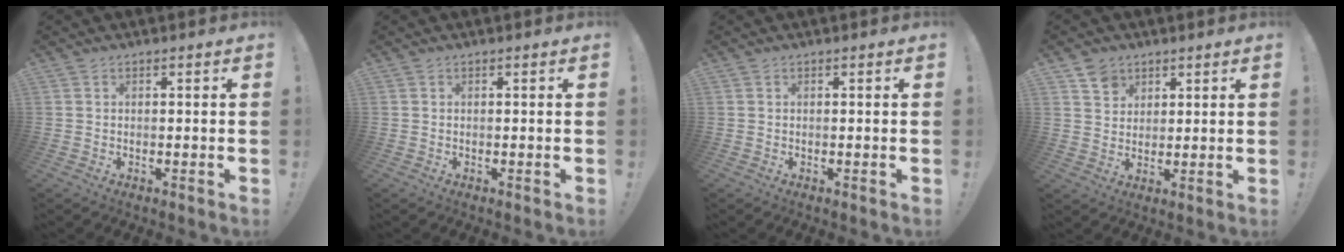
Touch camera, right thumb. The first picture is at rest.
{"total": 0.0}
{"total": 0.0}
{"total": 6.1, "force": [3.9, 4.5, 0.9], "torque": [-0.007, -0.023, 0.074]}